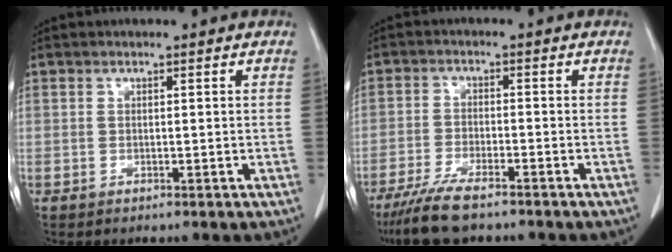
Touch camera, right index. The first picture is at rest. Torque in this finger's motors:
{"motor_torque": [0.86, -0.83, 0.12, 0.10]}